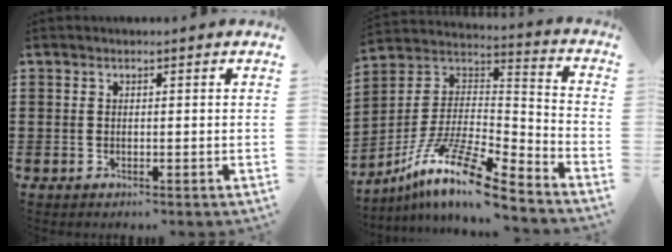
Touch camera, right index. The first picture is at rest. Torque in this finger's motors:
{"motor_torque": [0.96, 1.18, 0.01, -0.01]}